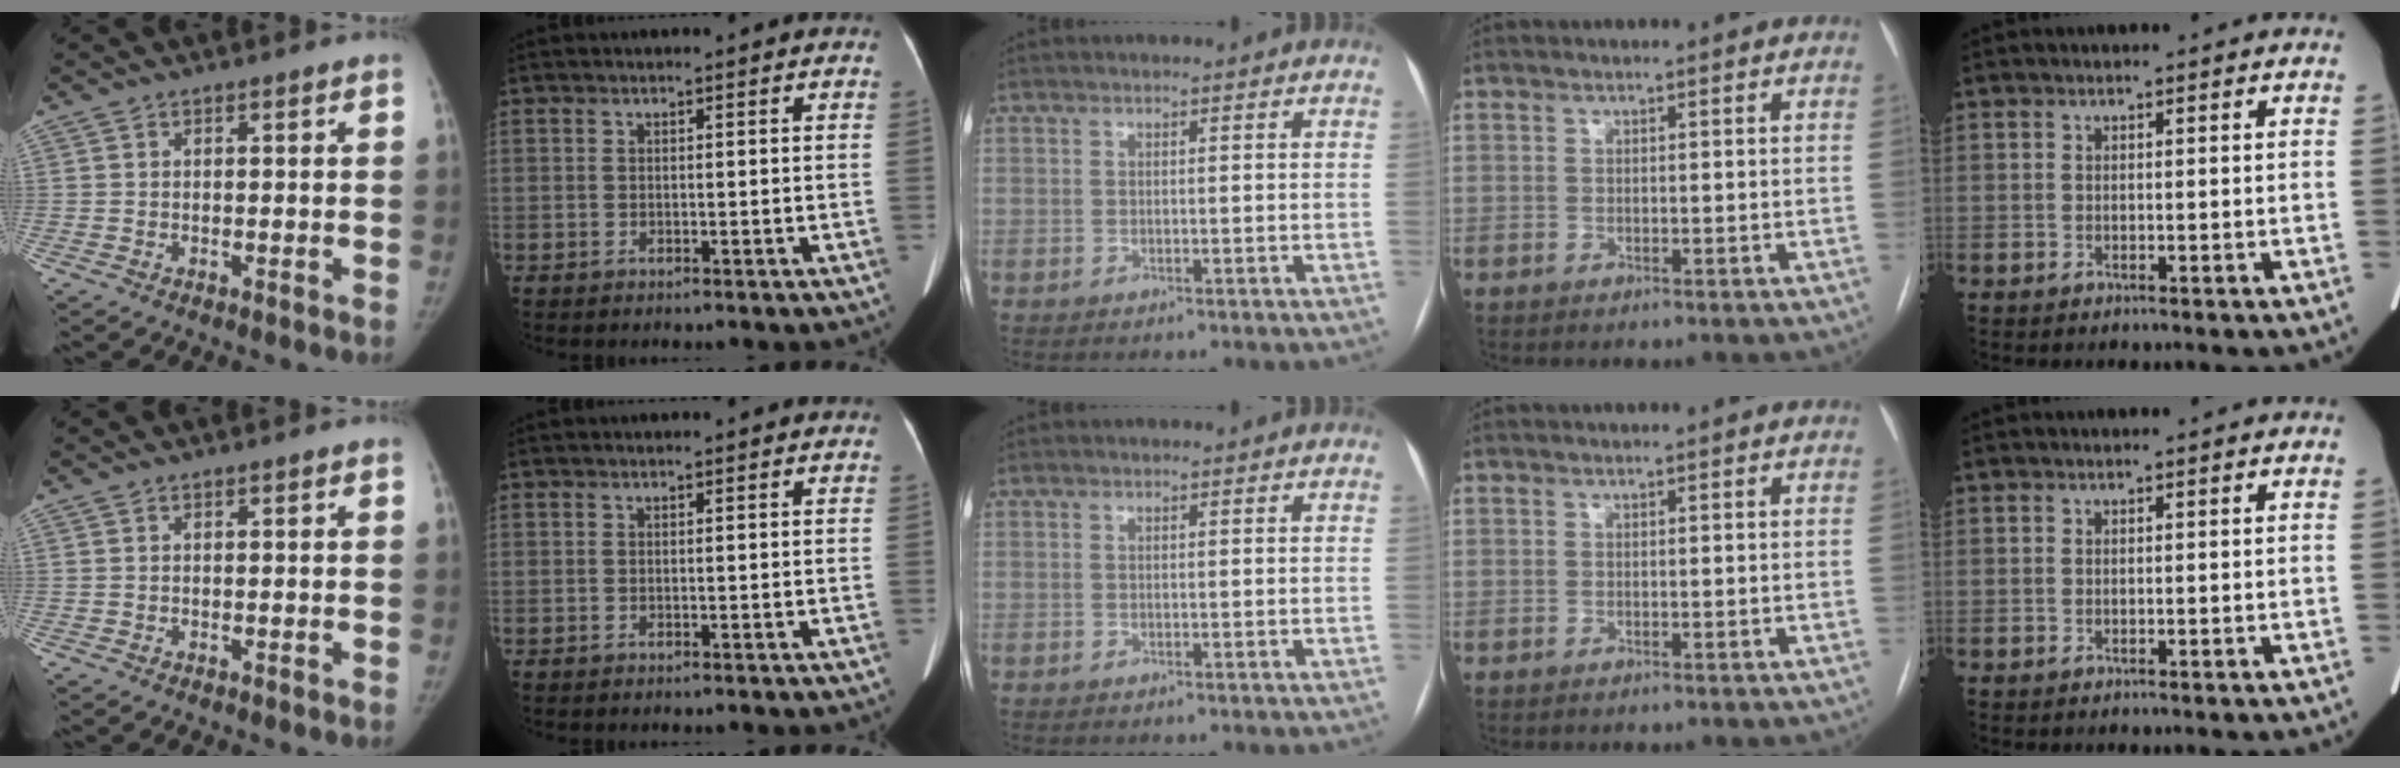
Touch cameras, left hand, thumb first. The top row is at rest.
{}